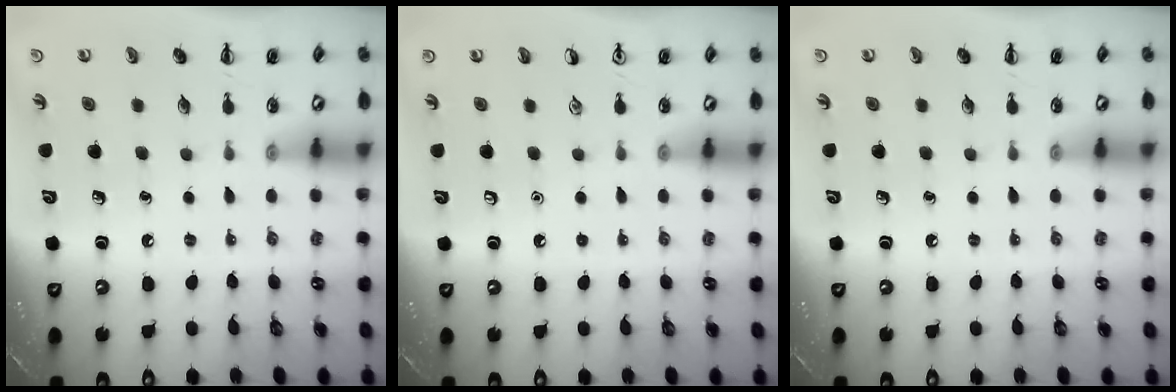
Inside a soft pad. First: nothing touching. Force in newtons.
{"total": 0.0}
{"total": 0.0}